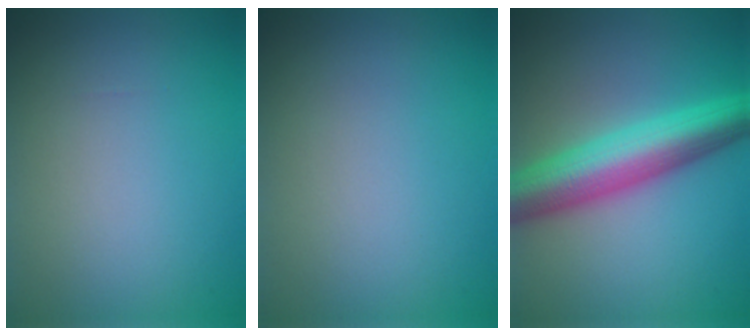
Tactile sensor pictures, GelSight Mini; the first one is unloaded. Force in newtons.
{"total": 0.0}
{"total": 8.0, "press": 8.0, "slide": 0.3}